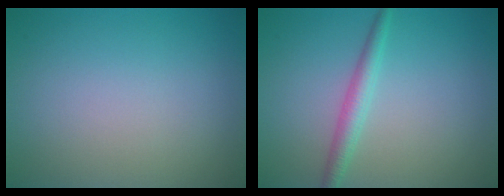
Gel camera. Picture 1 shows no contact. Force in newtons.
{"total": 2.1, "press": 2.1, "slide": 0.1}